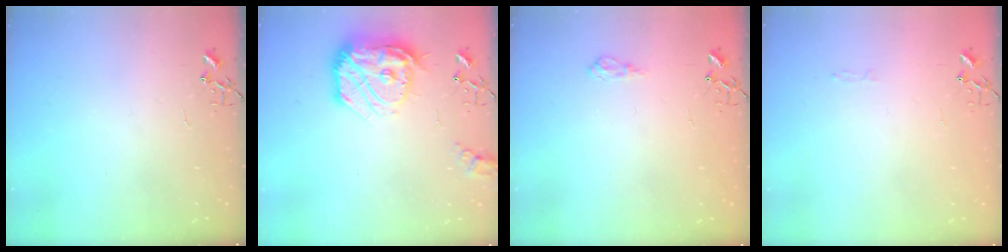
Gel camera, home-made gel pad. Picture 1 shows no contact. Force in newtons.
{"total": 19.7, "press": 19.6, "slide": 1.8}
{"total": 7.0, "press": 7.0, "slide": 0.8}
{"total": 2.8, "press": 2.8, "slide": 0.4}